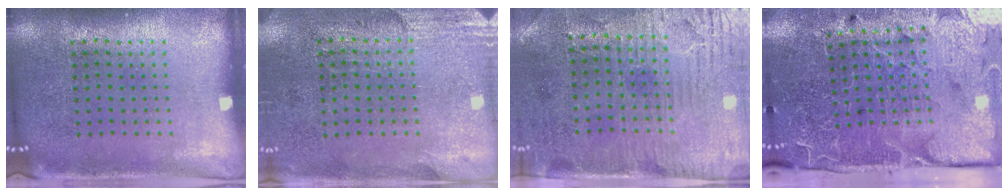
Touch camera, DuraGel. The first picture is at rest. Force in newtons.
{"total": 2.8, "press": 2.5, "slide": 1.2}
{"total": 3.3, "press": 2.7, "slide": 1.8}
{"total": 3.8, "press": 3.6, "slide": 1.3}